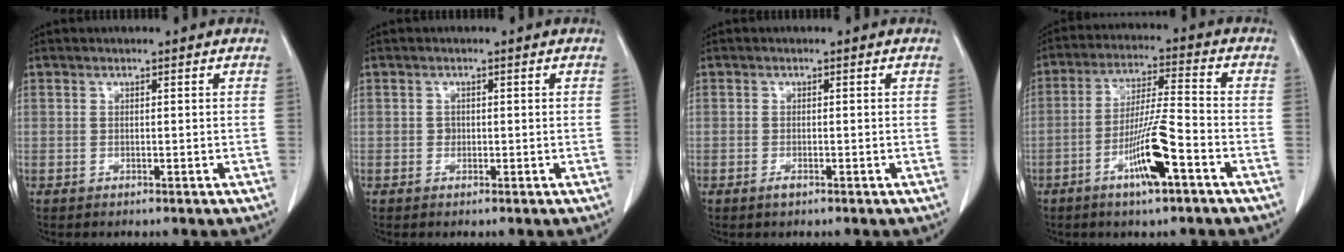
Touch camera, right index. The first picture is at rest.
{"total": 0.8, "force": [-0.1, 0.7, 0.2], "torque": [-0.002, 0.004, 0.000]}
{"total": 0.9, "force": [-0.6, 0.1, 0.7], "torque": [-0.015, -0.002, -0.010]}
{"total": 10.0, "force": [-4.7, 0.4, 8.9], "torque": [-0.171, -0.005, -0.085]}